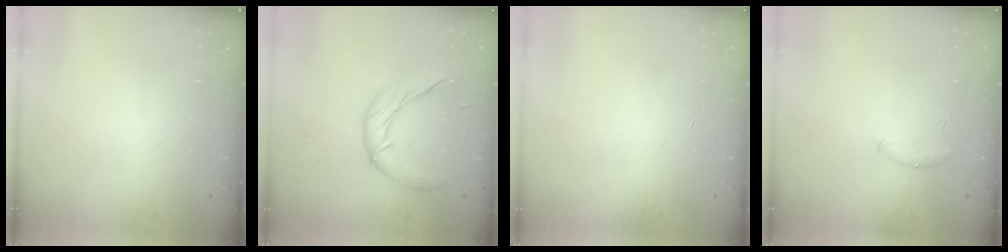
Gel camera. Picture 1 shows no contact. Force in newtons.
{"total": 12.0, "press": 11.9, "slide": 0.7}
{"total": 0.0}
{"total": 5.8, "press": 5.7, "slide": 1.2}